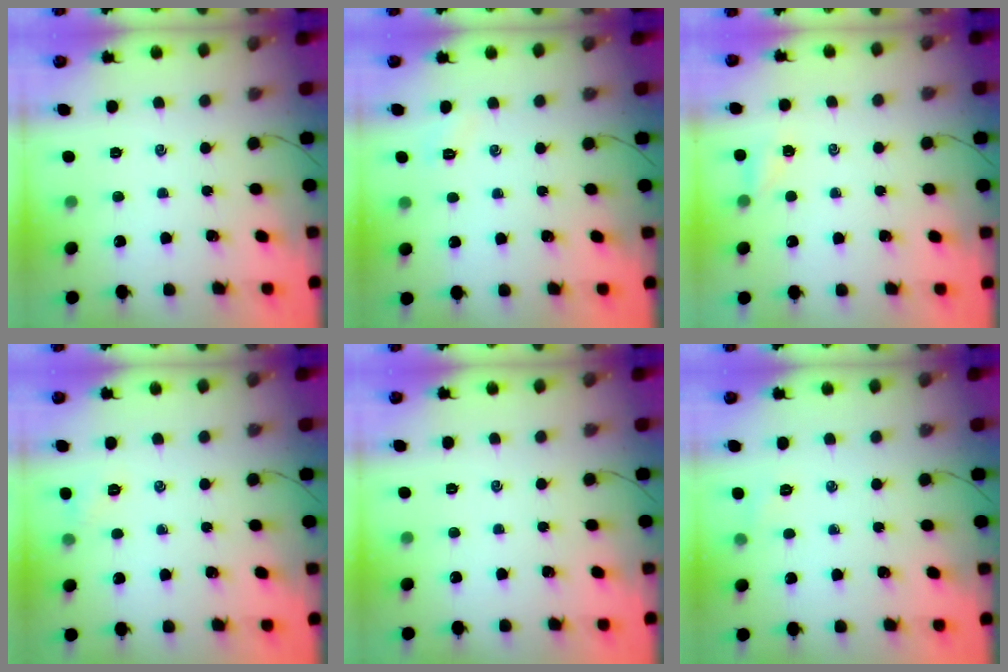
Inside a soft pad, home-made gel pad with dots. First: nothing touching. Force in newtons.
{"total": 2.7, "press": 2.6, "slide": 0.7}
{"total": 2.4, "press": 2.3, "slide": 0.9}
{"total": 3.8, "press": 3.7, "slide": 1.1}
{"total": 0.0}
{"total": 3.0, "press": 2.9, "slide": 0.8}